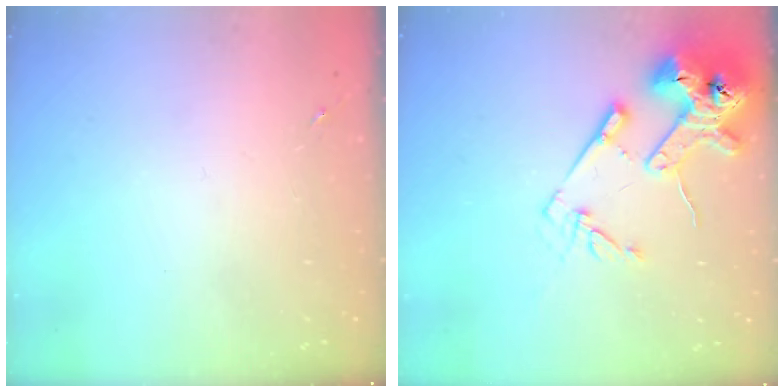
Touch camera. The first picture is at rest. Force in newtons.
{"total": 16.8, "press": 16.7, "slide": 1.9}